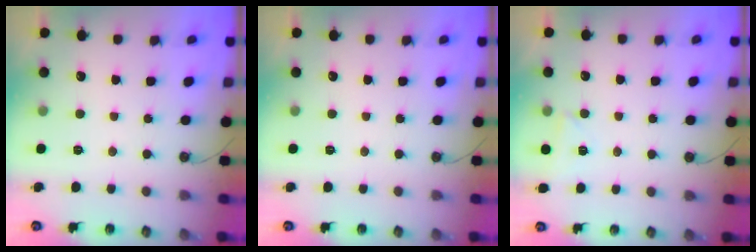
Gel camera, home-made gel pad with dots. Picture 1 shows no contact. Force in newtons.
{"total": 0.0}
{"total": 2.8, "press": 2.7, "slide": 0.6}